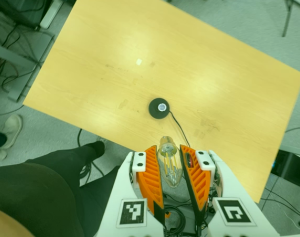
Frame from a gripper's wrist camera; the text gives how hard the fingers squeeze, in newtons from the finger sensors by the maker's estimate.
{"total": 10.0, "left": 9.7, "right": 10.2}